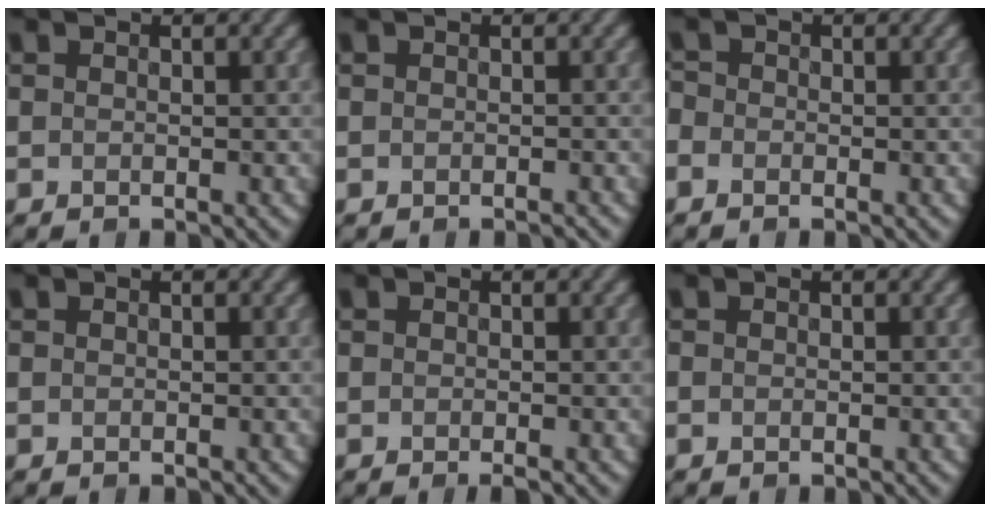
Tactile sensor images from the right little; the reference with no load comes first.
{"total": 0.6, "force": [-0.5, 0.0, 0.3], "torque": [-0.002, 0.003, -0.009]}
{"total": 1.0, "force": [-0.6, 0.8, 0.2], "torque": [-0.003, 0.000, -0.016]}
{"total": 0.0}
{"total": 0.8, "force": [-0.4, 0.1, 0.7], "torque": [-0.012, -0.005, -0.008]}
{"total": 0.0}